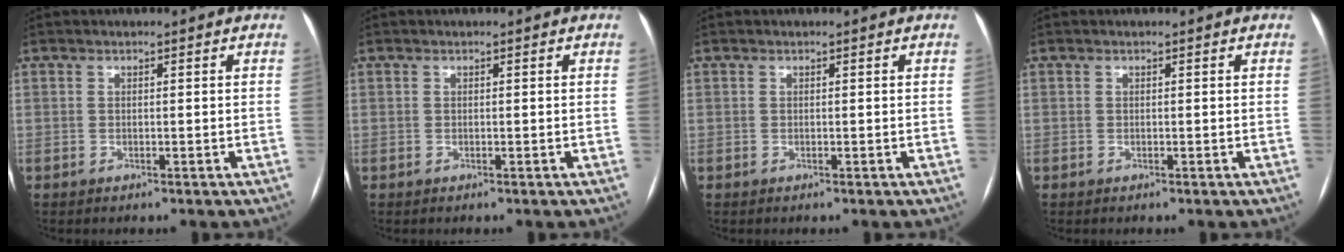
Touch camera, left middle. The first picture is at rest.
{"total": 0.0}
{"total": 0.0}
{"total": 0.0}